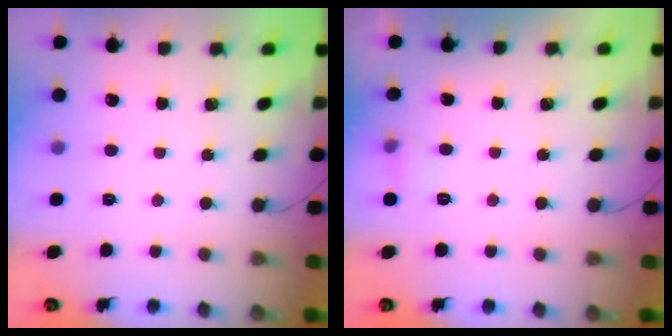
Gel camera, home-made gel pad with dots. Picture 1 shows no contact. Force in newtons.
{"total": 7.1, "press": 3.9, "slide": 5.9}